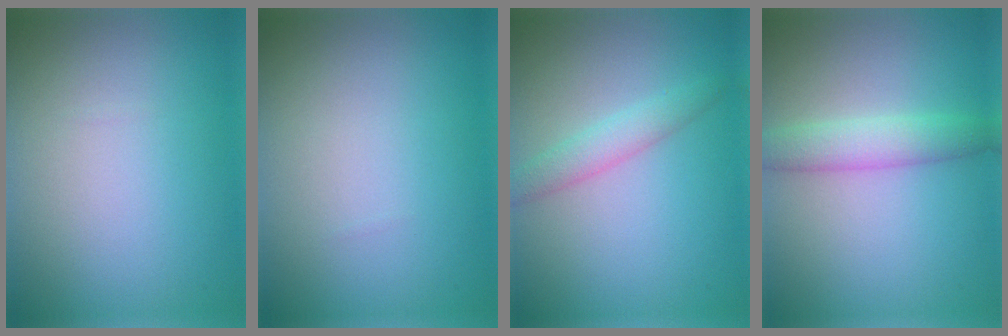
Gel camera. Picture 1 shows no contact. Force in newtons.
{"total": 0.0}
{"total": 2.2, "press": 2.2, "slide": 0.2}
{"total": 3.0, "press": 3.0, "slide": 0.1}